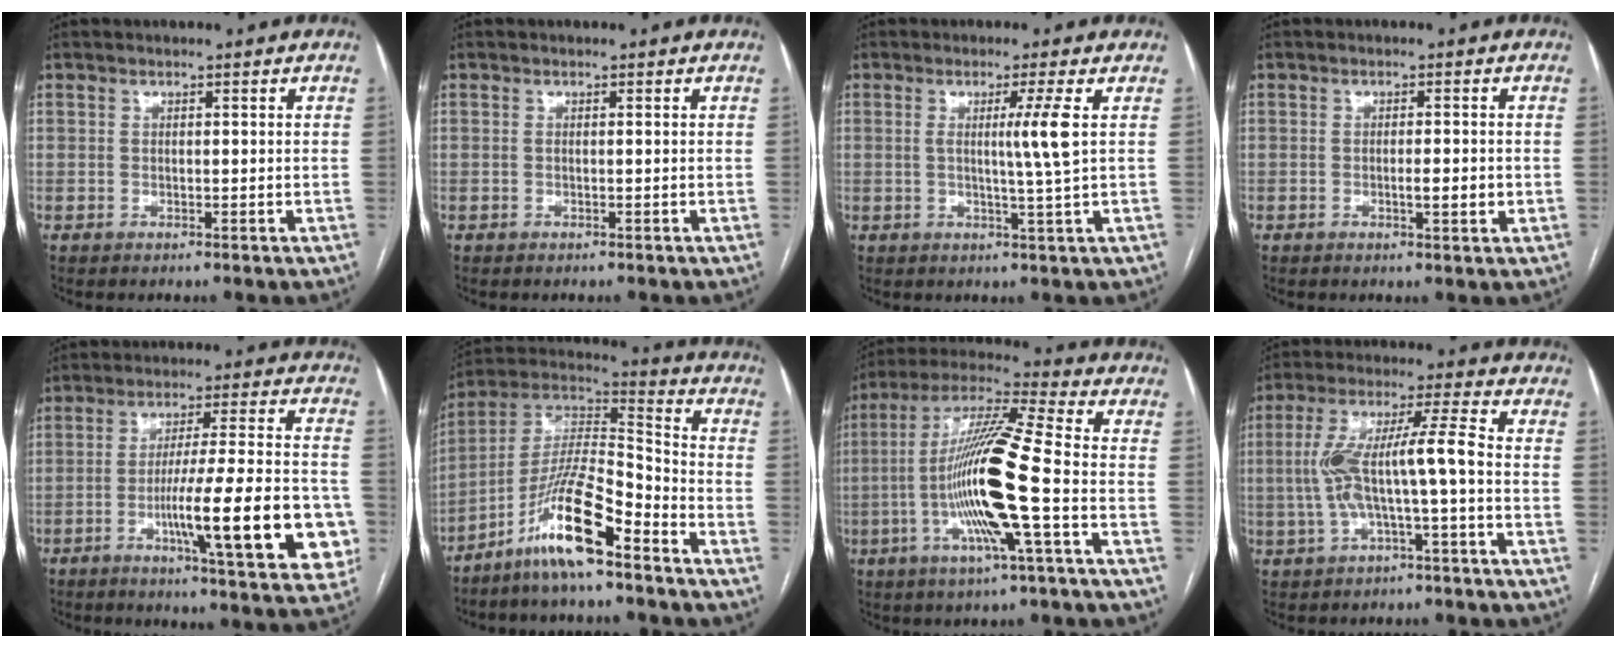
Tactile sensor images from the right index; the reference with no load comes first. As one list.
[{"total": 0.0}, {"total": 4.8, "force": [0.9, -1.6, 4.4], "torque": [-0.080, -0.010, 0.015]}, {"total": 2.8, "force": [-0.5, 0.6, 2.7], "torque": [-0.047, -0.002, -0.007]}, {"total": 18.4, "force": [-5.4, 2.0, 17.5], "torque": [-0.220, 0.004, -0.071]}, {"total": 13.9, "force": [-8.9, 1.6, 10.5], "torque": [-0.206, 0.007, -0.166]}, {"total": 16.6, "force": [-3.6, -0.1, 16.2], "torque": [-0.317, -0.005, -0.079]}, {"total": 10.2, "force": [-1.4, 0.8, 10.0], "torque": [-0.203, 0.035, -0.027]}]